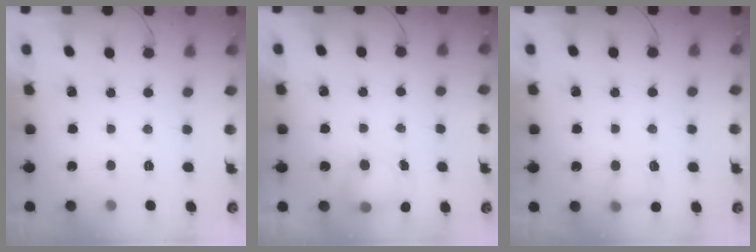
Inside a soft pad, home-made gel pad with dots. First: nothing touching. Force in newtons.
{"total": 5.8, "press": 5.8, "slide": 0.6}
{"total": 3.8, "press": 3.5, "slide": 1.3}